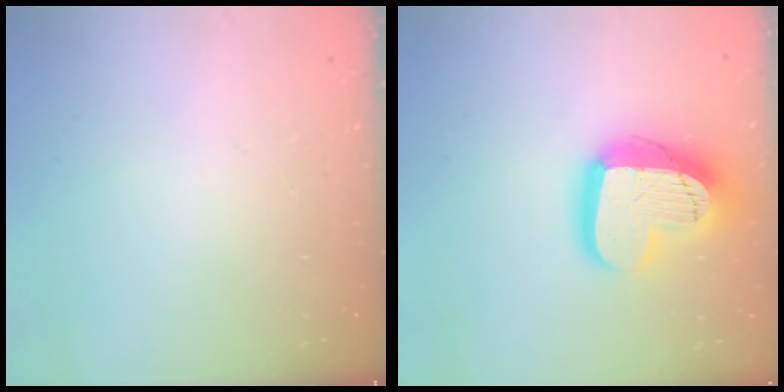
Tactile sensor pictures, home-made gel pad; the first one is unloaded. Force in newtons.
{"total": 19.5, "press": 19.4, "slide": 1.4}